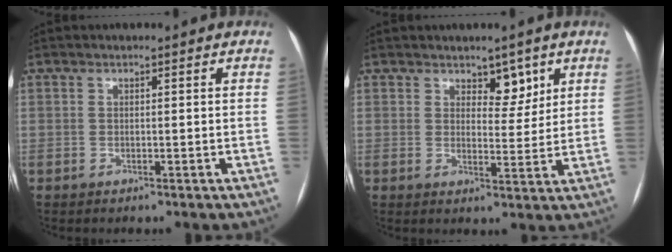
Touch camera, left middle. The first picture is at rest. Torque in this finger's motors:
{"motor_torque": [0.25, -0.29, 0.07, 0.04]}